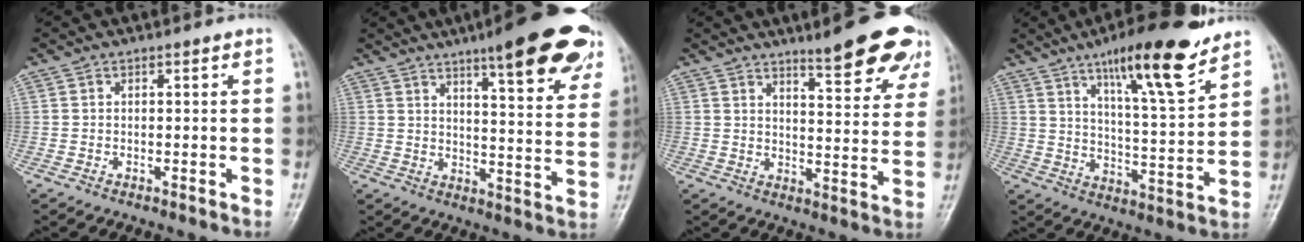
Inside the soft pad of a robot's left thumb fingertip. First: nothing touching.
{"total": 21.1, "force": [13.8, 4.6, 15.3], "torque": [-0.168, -0.051, 0.175]}
{"total": 13.4, "force": [9.4, 2.9, 9.0], "torque": [-0.083, -0.055, 0.121]}
{"total": 16.7, "force": [11.0, 3.3, 12.1], "torque": [-0.170, -0.062, 0.179]}